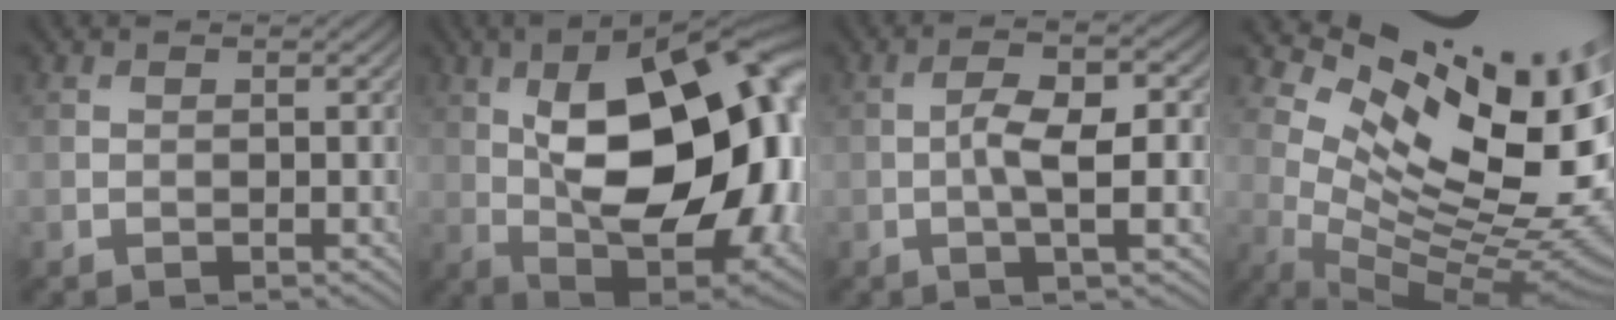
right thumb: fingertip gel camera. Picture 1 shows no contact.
{"total": 21.6, "force": [2.0, 10.6, 18.7], "torque": [-0.280, 0.018, 0.017]}
{"total": 5.6, "force": [-0.8, 1.7, 5.3], "torque": [-0.103, 0.003, -0.015]}
{"total": 17.8, "force": [7.7, 7.8, 14.1], "torque": [-0.220, 0.009, 0.145]}